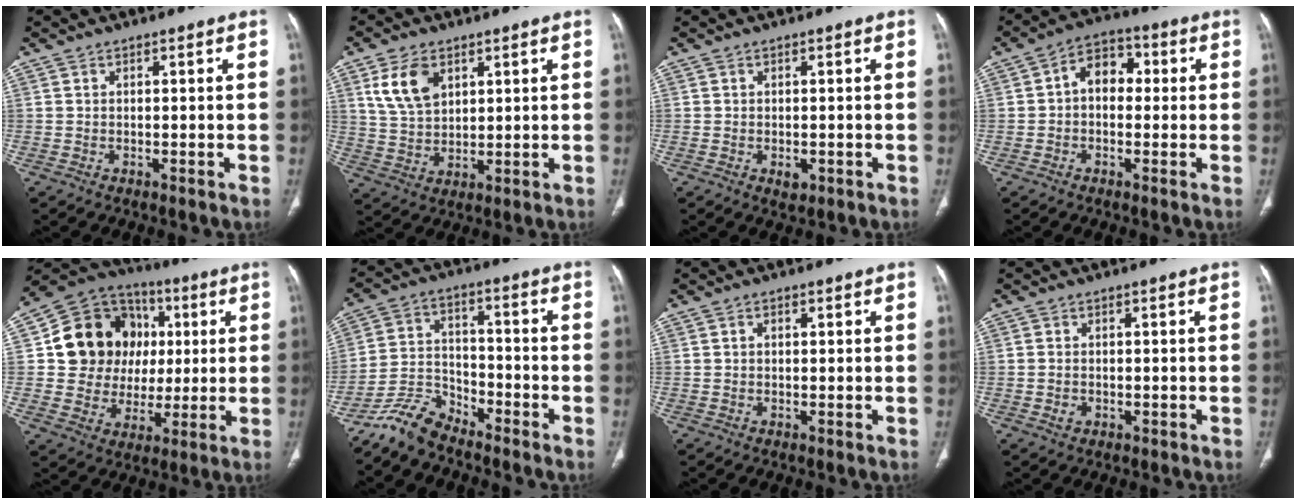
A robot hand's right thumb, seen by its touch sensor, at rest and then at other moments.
{"total": 8.8, "force": [4.0, 5.5, 5.5], "torque": [-0.090, -0.014, 0.085]}
{"total": 1.9, "force": [-0.6, 1.2, 1.3], "torque": [-0.013, -0.001, -0.003]}
{"total": 7.3, "force": [0.4, 5.2, 5.1], "torque": [-0.051, 0.026, -0.005]}
{"total": 18.1, "force": [2.9, 15.9, 8.1], "torque": [-0.094, 0.022, 0.061]}
{"total": 7.9, "force": [-7.1, 3.0, 1.8], "torque": [-0.034, 0.052, -0.147]}
{"total": 1.0, "force": [0.3, 0.6, 0.7], "torque": [-0.012, 0.002, 0.004]}
{"total": 1.7, "force": [-0.4, 1.4, 0.9], "torque": [-0.014, 0.005, -0.004]}